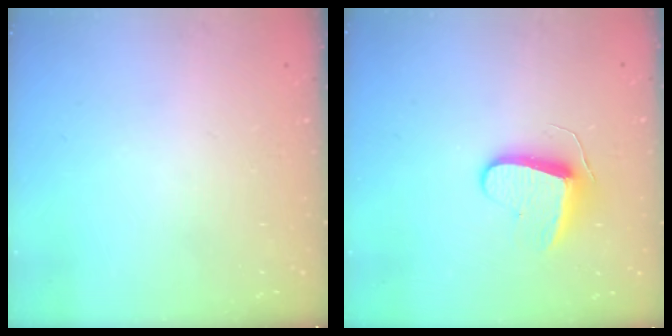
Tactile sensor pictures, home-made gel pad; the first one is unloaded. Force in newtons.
{"total": 8.9, "press": 8.9, "slide": 0.7}